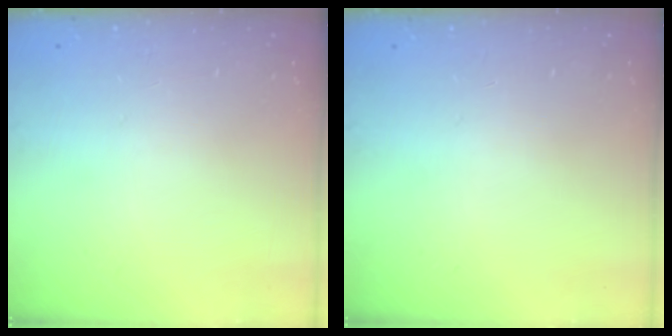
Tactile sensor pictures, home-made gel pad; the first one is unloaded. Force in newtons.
{"total": 0.0}